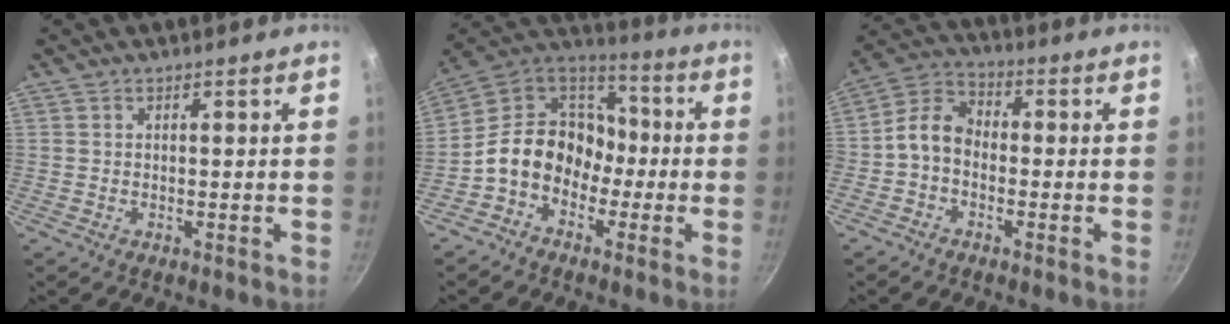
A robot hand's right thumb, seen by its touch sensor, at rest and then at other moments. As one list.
[{"total": 15.4, "force": [-3.9, 12.3, 8.4], "torque": [-0.096, 0.066, -0.096]}, {"total": 7.0, "force": [-1.7, 5.0, 4.7], "torque": [-0.086, 0.036, -0.051]}]